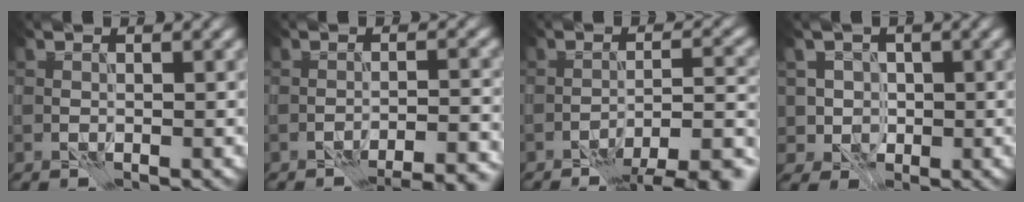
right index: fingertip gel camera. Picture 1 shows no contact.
{"total": 6.6, "force": [-6.0, 1.3, 2.3], "torque": [-0.021, 0.015, -0.067]}
{"total": 8.4, "force": [-6.8, 1.9, 4.5], "torque": [-0.054, 0.003, -0.088]}
{"total": 3.4, "force": [0.2, 3.3, 0.6], "torque": [0.006, 0.014, -0.006]}